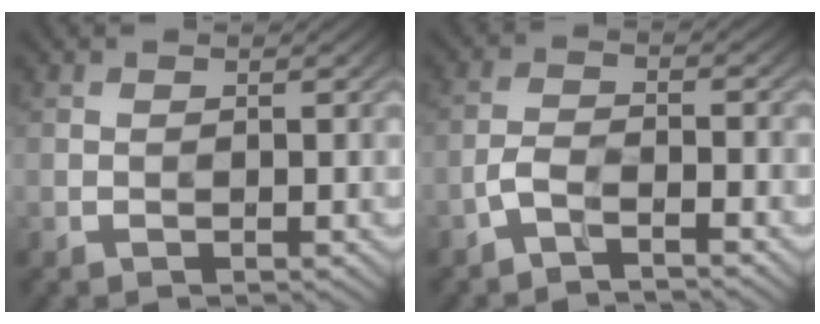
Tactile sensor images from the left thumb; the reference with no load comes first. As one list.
[{"total": 3.2, "force": [-2.4, 0.7, 2.0], "torque": [-0.044, 0.003, -0.057]}]